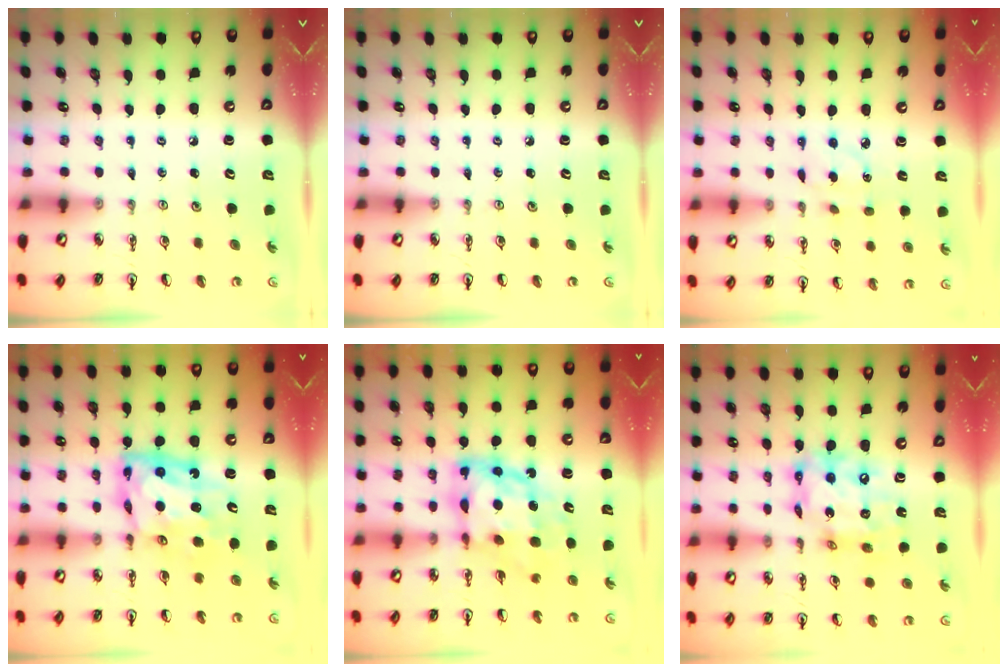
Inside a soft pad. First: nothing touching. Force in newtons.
{"total": 0.0}
{"total": 3.6, "press": 3.5, "slide": 0.9}
{"total": 11.0, "press": 11.0, "slide": 1.1}
{"total": 11.9, "press": 11.8, "slide": 1.2}
{"total": 14.8, "press": 14.7, "slide": 1.2}